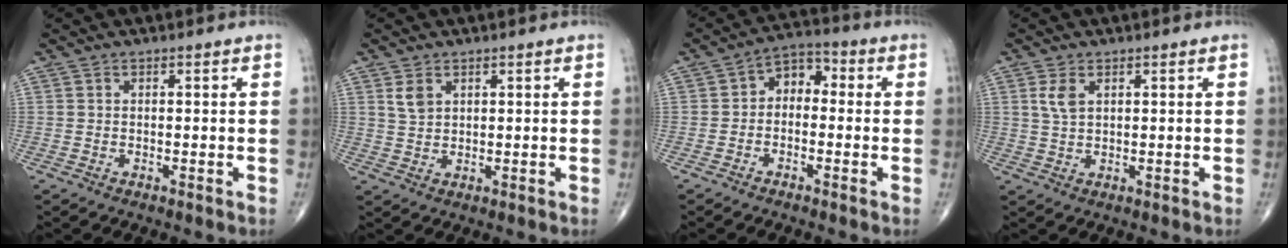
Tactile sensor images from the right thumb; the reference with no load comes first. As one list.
[{"total": 2.9, "force": [1.5, 1.9, 1.7], "torque": [-0.028, -0.006, 0.034]}, {"total": 5.9, "force": [-0.4, 4.2, 4.1], "torque": [-0.038, 0.031, -0.024]}, {"total": 3.2, "force": [1.3, 1.7, 2.4], "torque": [-0.047, -0.001, 0.031]}]